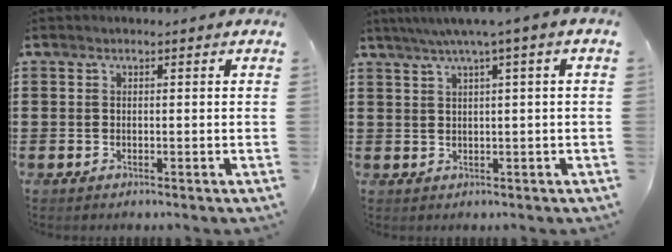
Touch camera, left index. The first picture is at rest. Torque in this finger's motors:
{"motor_torque": [0.72, -0.03, 0.82, 0.21]}